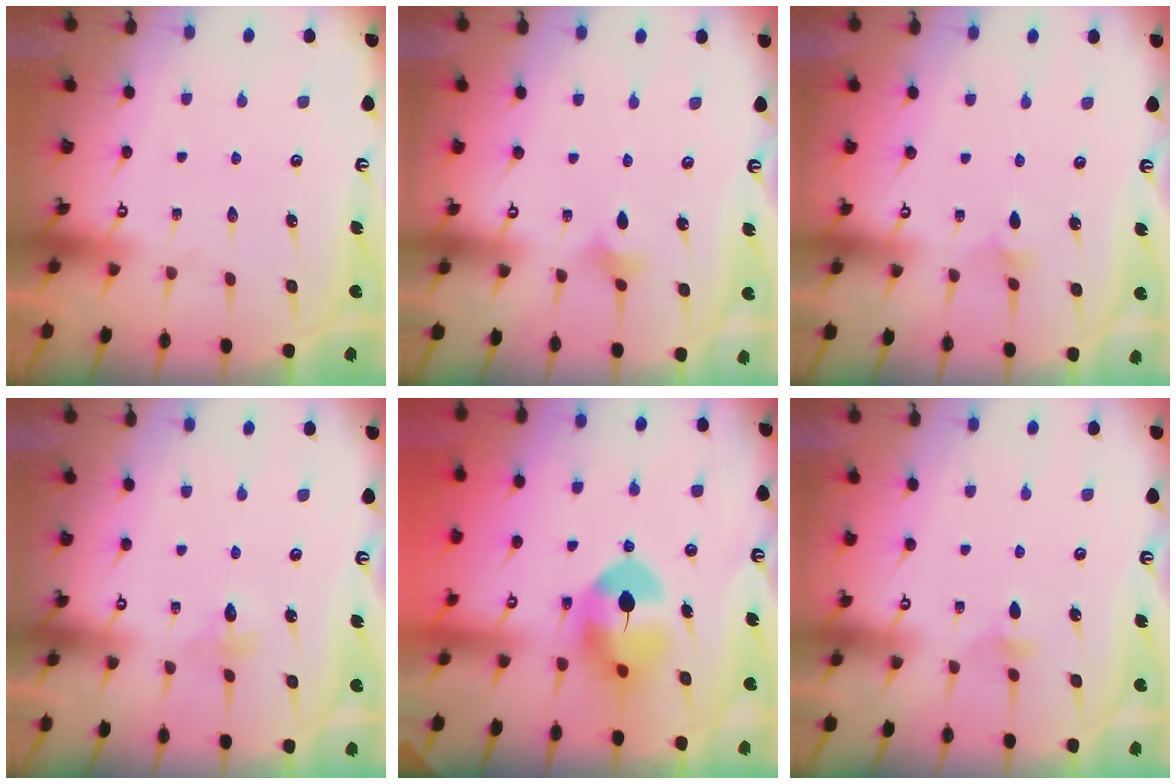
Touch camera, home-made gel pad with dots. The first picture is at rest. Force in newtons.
{"total": 2.1, "press": 2.0, "slide": 0.5}
{"total": 2.1, "press": 2.1, "slide": 0.5}
{"total": 2.8, "press": 2.7, "slide": 0.3}
{"total": 9.8, "press": 9.8, "slide": 1.0}
{"total": 3.2, "press": 3.2, "slide": 0.6}